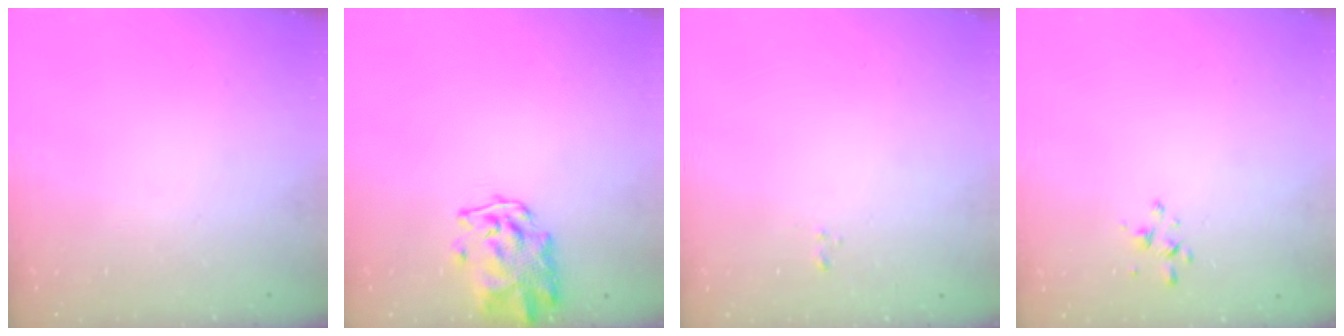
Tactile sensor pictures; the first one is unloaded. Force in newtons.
{"total": 2.6, "press": 2.6, "slide": 0.5}
{"total": 0.6, "press": 0.2, "slide": 0.5}
{"total": 2.1, "press": 2.0, "slide": 0.6}